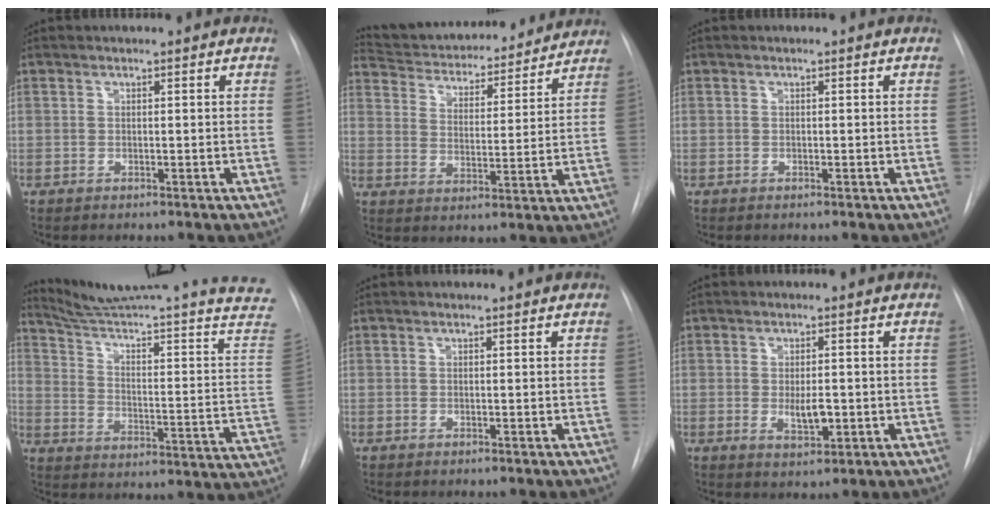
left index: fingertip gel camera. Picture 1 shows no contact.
{"total": 19.9, "force": [18.5, 4.5, 5.5], "torque": [-0.088, 0.009, 0.261]}
{"total": 0.0}
{"total": 26.5, "force": [24.0, -2.5, 11.0], "torque": [-0.166, -0.114, 0.318]}
{"total": 0.0}
{"total": 3.6, "force": [-0.4, 1.4, 3.2], "torque": [-0.055, -0.005, -0.002]}